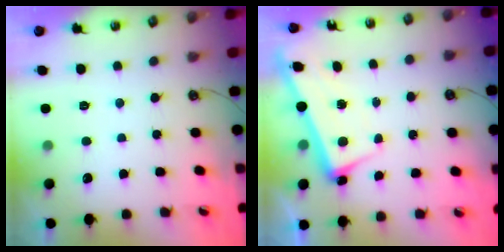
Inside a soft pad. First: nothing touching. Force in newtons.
{"total": 2.4, "press": 2.2, "slide": 0.8}